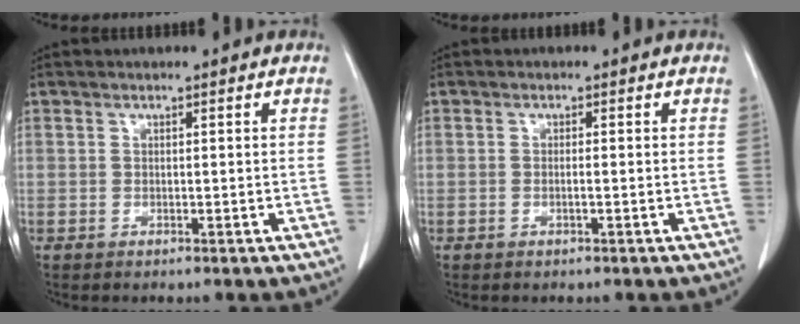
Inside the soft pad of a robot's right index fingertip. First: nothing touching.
{"total": 0.7, "force": [-0.1, 0.0, 0.7], "torque": [-0.012, 0.001, -0.001]}